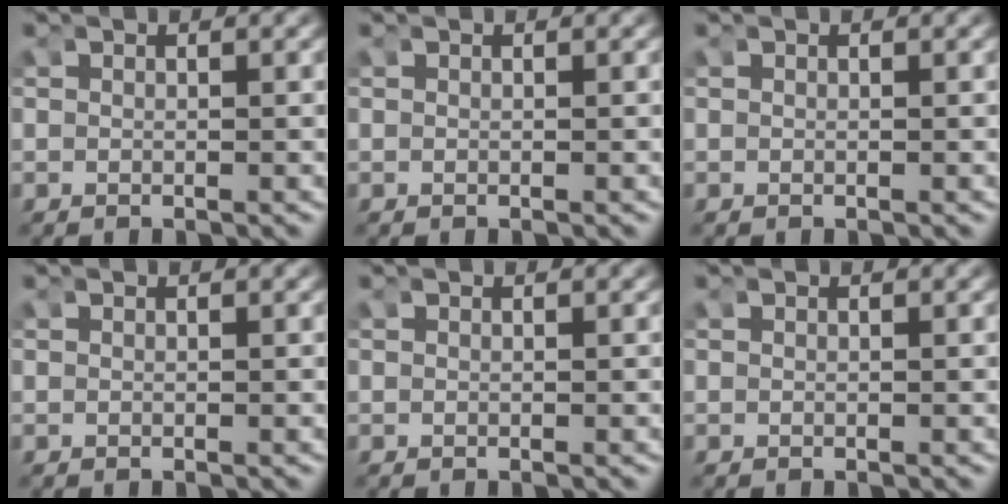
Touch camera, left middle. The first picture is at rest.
{"total": 0.0}
{"total": 0.0}
{"total": 0.0}
{"total": 0.0}
{"total": 0.0}